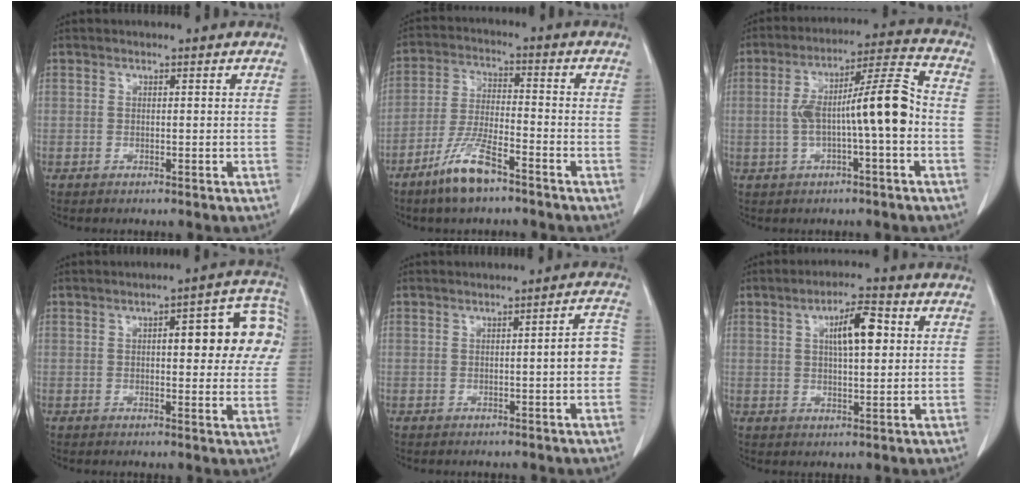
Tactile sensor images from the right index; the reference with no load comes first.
{"total": 8.6, "force": [-5.9, 1.6, 6.1], "torque": [-0.127, -0.013, -0.115]}
{"total": 11.9, "force": [-1.5, 1.0, 11.8], "torque": [-0.201, 0.031, -0.027]}
{"total": 12.3, "force": [2.6, 3.9, 11.4], "torque": [-0.127, 0.032, 0.025]}
{"total": 4.3, "force": [-0.5, 0.5, 4.2], "torque": [-0.048, 0.013, -0.009]}
{"total": 7.2, "force": [1.9, 1.8, 6.7], "torque": [-0.111, 0.011, 0.032]}